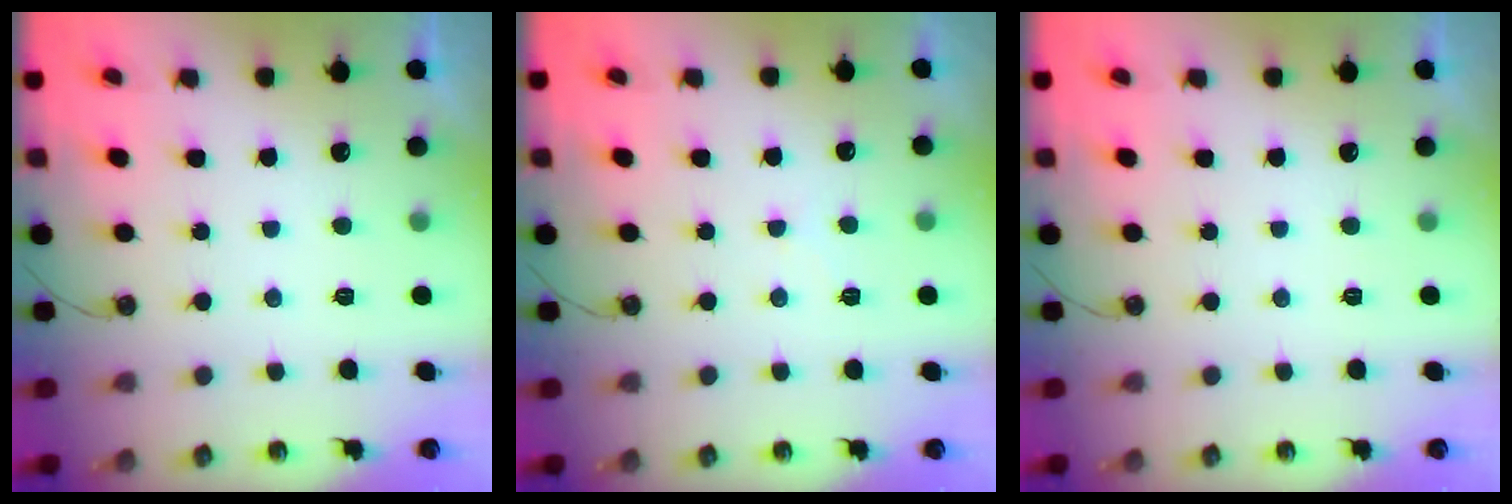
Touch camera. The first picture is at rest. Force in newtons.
{"total": 5.0, "press": 4.9, "slide": 0.8}
{"total": 0.0}